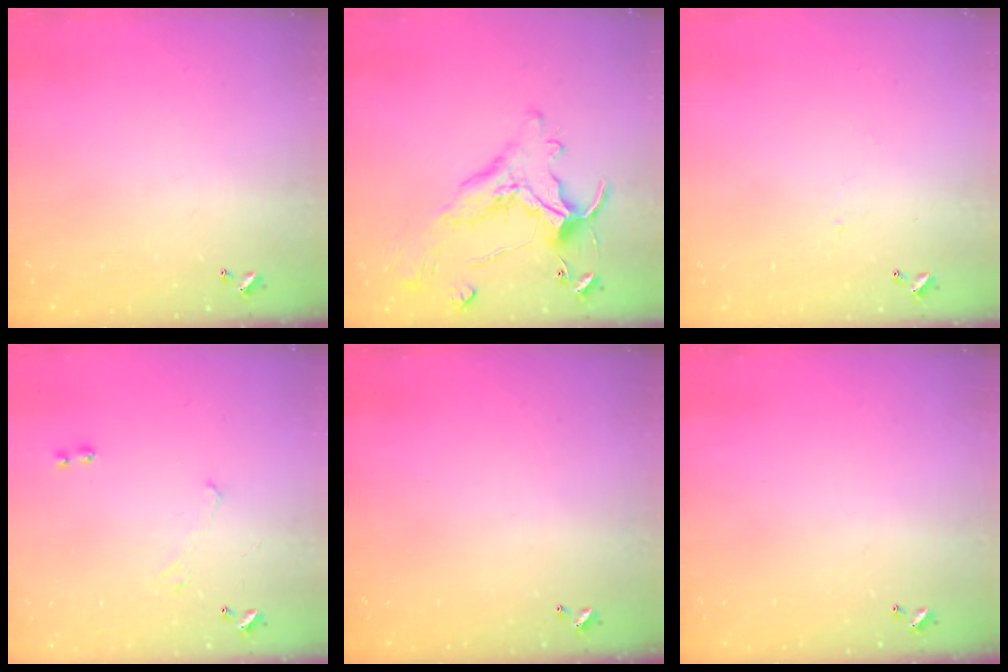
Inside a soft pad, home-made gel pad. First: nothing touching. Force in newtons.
{"total": 2.5, "press": 2.2, "slide": 1.2}
{"total": 1.5, "press": 1.3, "slide": 0.6}
{"total": 1.6, "press": 1.5, "slide": 0.6}
{"total": 0.0}
{"total": 0.0}